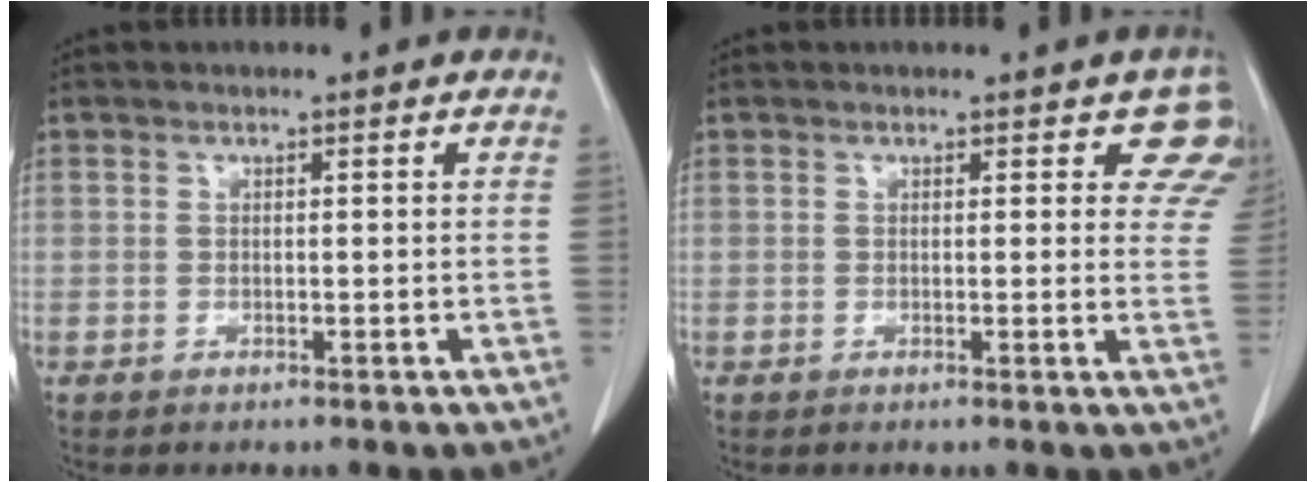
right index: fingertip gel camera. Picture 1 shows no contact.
{"total": 5.4, "force": [3.9, 2.6, 2.6], "torque": [-0.003, -0.010, 0.019]}